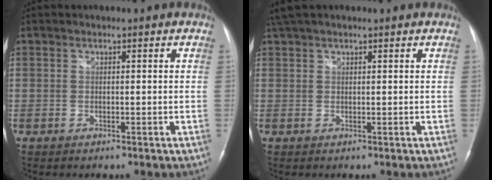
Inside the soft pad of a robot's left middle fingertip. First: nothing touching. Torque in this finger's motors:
{"motor_torque": [0.28, -0.24, 0.01, 0.03]}